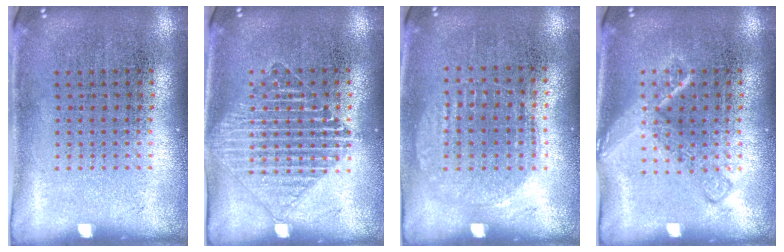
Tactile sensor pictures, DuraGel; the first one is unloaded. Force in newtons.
{"total": 1.4, "press": 1.4, "slide": 0.3}
{"total": 1.0, "press": 0.9, "slide": 0.3}
{"total": 2.2, "press": 2.2, "slide": 0.3}